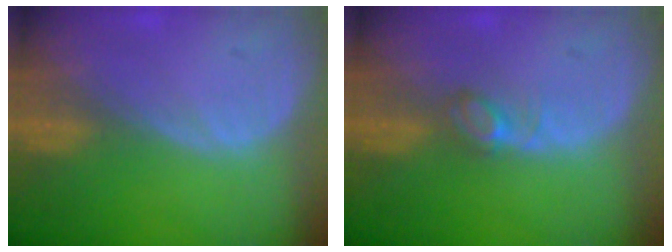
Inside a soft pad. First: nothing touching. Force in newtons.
{"total": 2.5, "press": 2.4, "slide": 0.3}